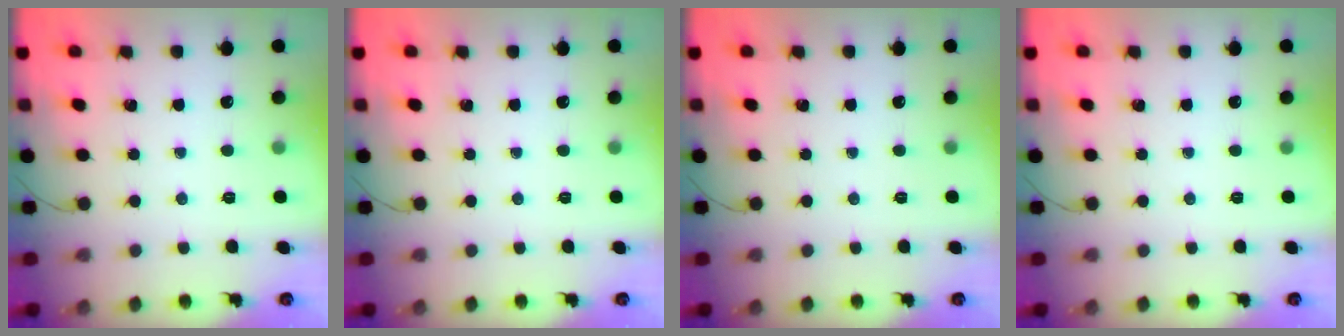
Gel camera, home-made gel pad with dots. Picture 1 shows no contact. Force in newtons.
{"total": 0.0}
{"total": 0.0}
{"total": 0.0}